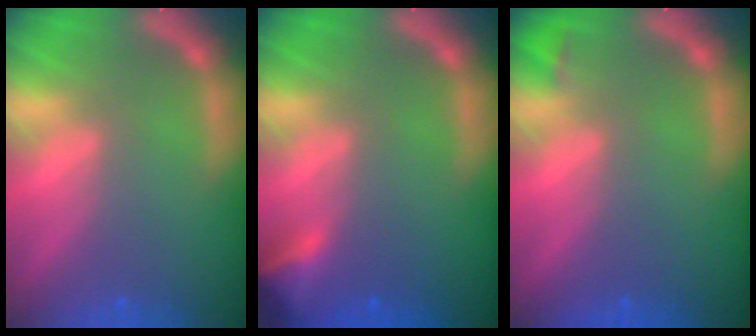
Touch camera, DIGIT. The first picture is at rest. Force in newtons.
{"total": 2.9}
{"total": 0.9}